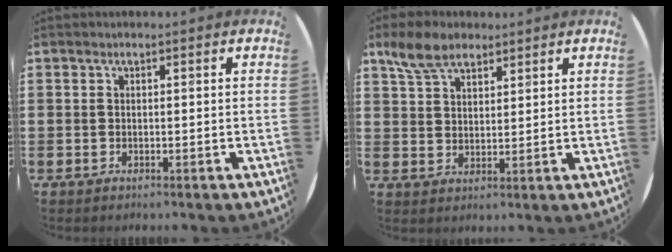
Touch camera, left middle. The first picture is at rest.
{"total": 6.0, "force": [4.6, 2.8, 2.6], "torque": [-0.063, 0.004, 0.088]}